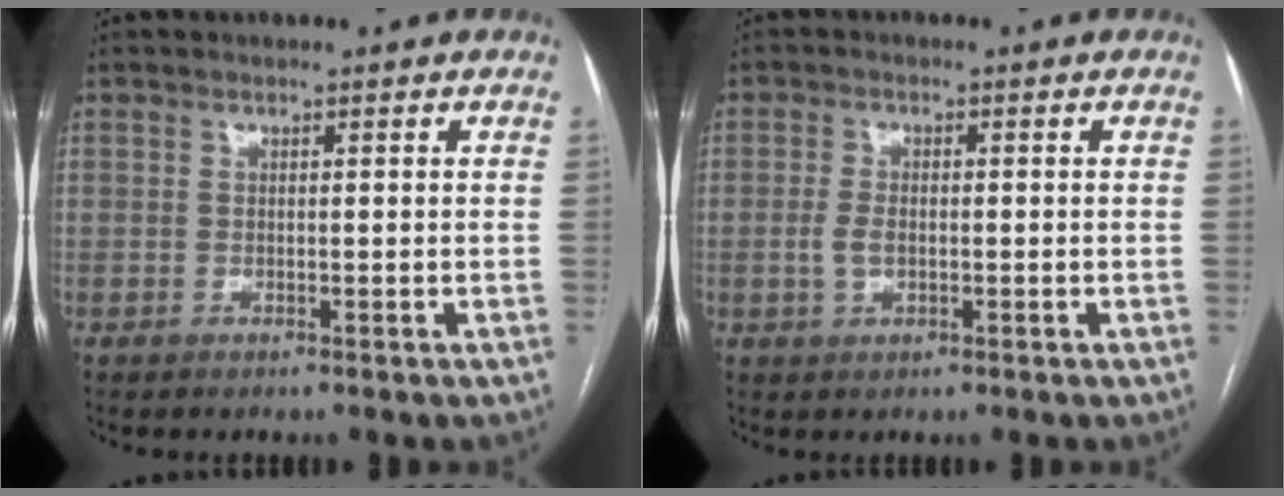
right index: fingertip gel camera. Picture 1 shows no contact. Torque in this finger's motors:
{"motor_torque": [0.34, -0.18, 0.28, 0.07]}